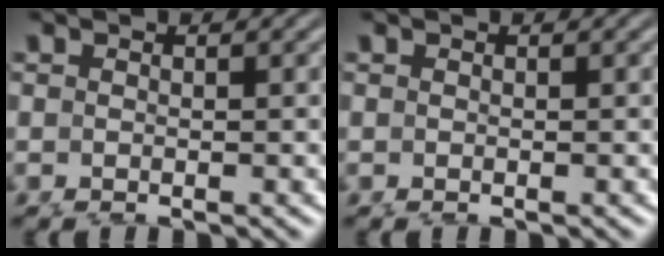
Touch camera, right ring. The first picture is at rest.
{"total": 0.0}